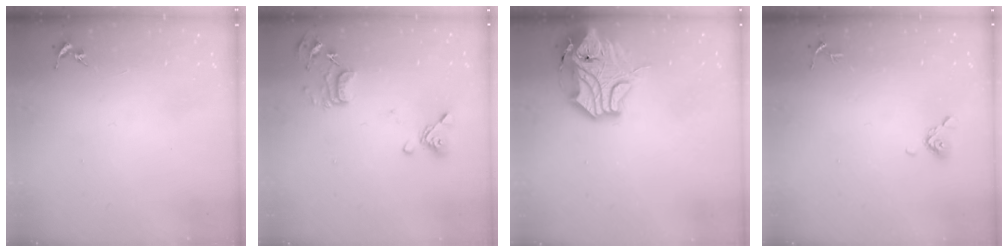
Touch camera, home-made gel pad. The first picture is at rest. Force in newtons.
{"total": 14.0, "press": 13.9, "slide": 1.5}
{"total": 14.6, "press": 14.5, "slide": 1.7}
{"total": 6.5, "press": 6.0, "slide": 2.5}